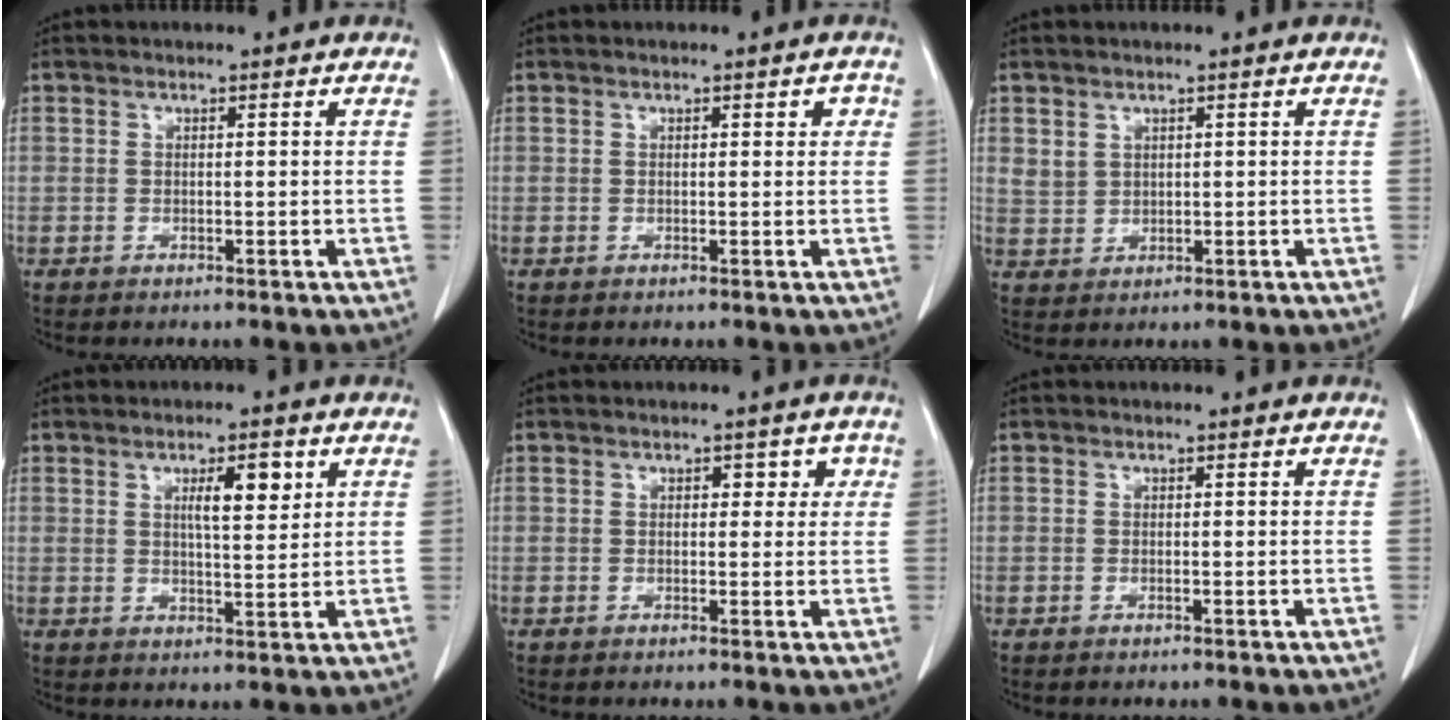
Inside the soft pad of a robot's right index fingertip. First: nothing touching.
{"total": 1.6, "force": [0.5, 0.8, 1.3], "torque": [-0.011, 0.007, 0.006]}
{"total": 2.5, "force": [1.4, 2.0, 0.7], "torque": [-0.010, 0.000, 0.033]}
{"total": 5.3, "force": [2.1, 1.2, 4.7], "torque": [-0.077, 0.001, 0.036]}
{"total": 3.0, "force": [1.0, 2.0, 2.0], "torque": [-0.011, 0.013, 0.009]}
{"total": 0.0}